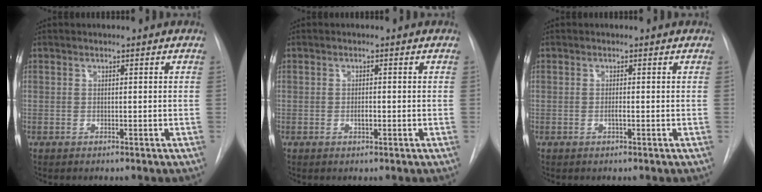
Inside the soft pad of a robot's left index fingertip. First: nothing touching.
{"total": 1.2, "force": [-0.6, 0.4, 0.9], "torque": [-0.018, -0.004, -0.010]}
{"total": 0.7, "force": [-0.4, 0.0, 0.6], "torque": [-0.010, -0.004, -0.009]}